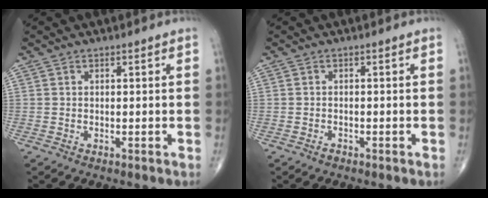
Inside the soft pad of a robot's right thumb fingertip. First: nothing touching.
{"total": 0.8, "force": [-0.7, 0.5, 0.3], "torque": [-0.004, 0.003, -0.012]}